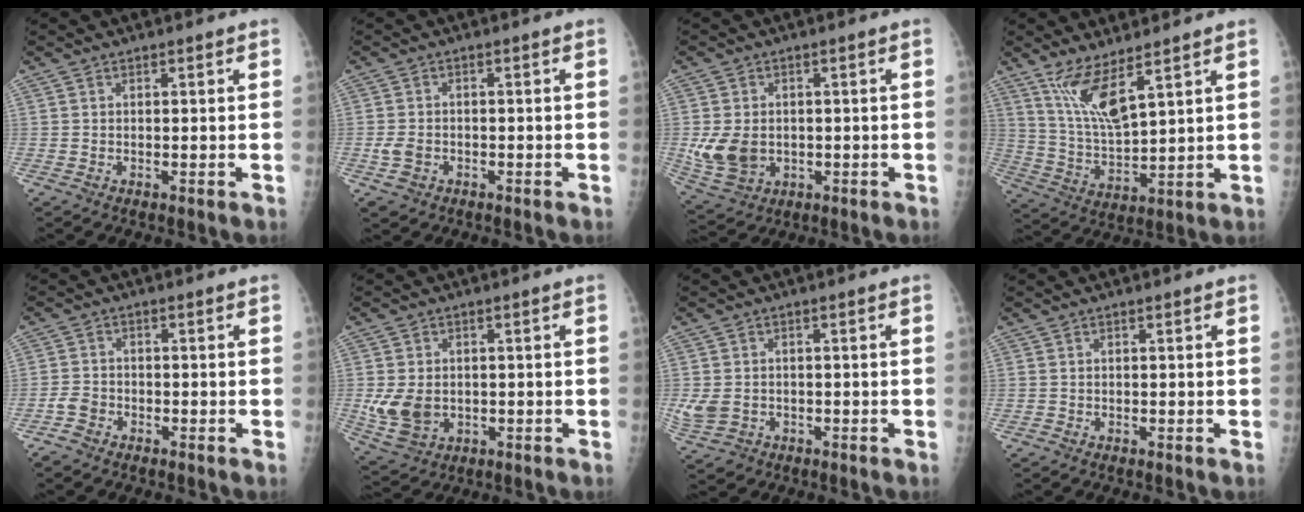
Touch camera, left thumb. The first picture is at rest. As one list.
[{"total": 3.1, "force": [-1.1, 2.4, 1.6], "torque": [-0.027, 0.004, -0.016]}, {"total": 8.3, "force": [-0.6, 6.4, 5.2], "torque": [-0.092, -0.005, 0.004]}, {"total": 9.4, "force": [6.1, 2.0, 6.8], "torque": [-0.136, -0.043, 0.137]}, {"total": 2.7, "force": [-1.9, 1.8, 0.7], "torque": [-0.013, 0.010, -0.040]}, {"total": 7.6, "force": [-0.7, 5.8, 4.8], "torque": [-0.084, -0.006, 0.002]}, {"total": 4.6, "force": [-1.1, 3.8, 2.4], "torque": [-0.052, 0.006, -0.009]}, {"total": 0.0}]